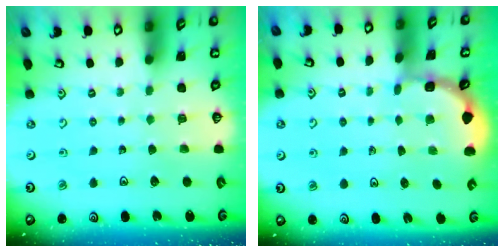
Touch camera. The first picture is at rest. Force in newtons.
{"total": 1.5, "press": 1.5, "slide": 0.2}